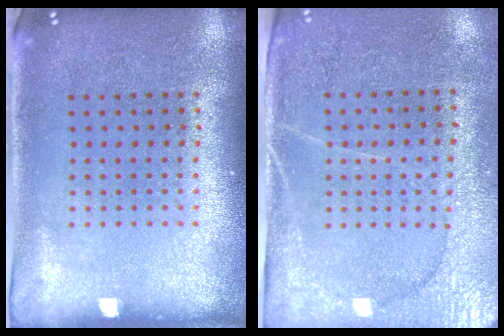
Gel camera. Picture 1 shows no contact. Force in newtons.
{"total": 3.1, "press": 2.7, "slide": 1.5}